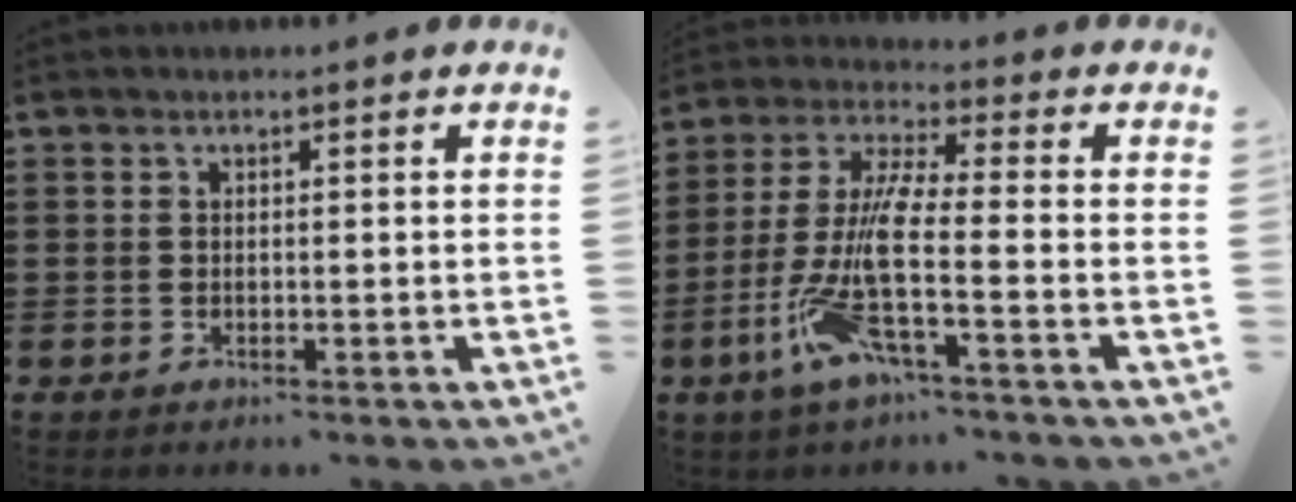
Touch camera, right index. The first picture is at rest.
{"total": 9.8, "force": [-3.6, 1.3, 9.0], "torque": [-0.213, -0.025, -0.082]}